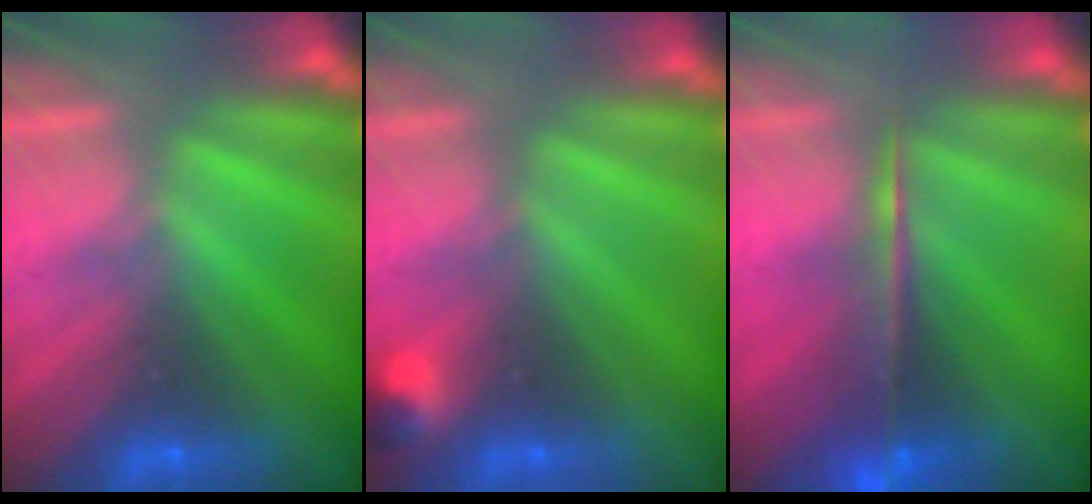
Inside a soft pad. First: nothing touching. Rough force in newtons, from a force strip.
{"total": 2.9}
{"total": 5.5}